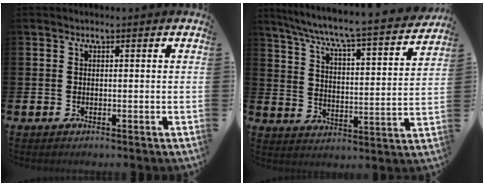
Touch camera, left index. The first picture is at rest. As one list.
[{"total": 6.7, "force": [6.1, 0.2, 2.6], "torque": [-0.080, -0.051, 0.098]}]